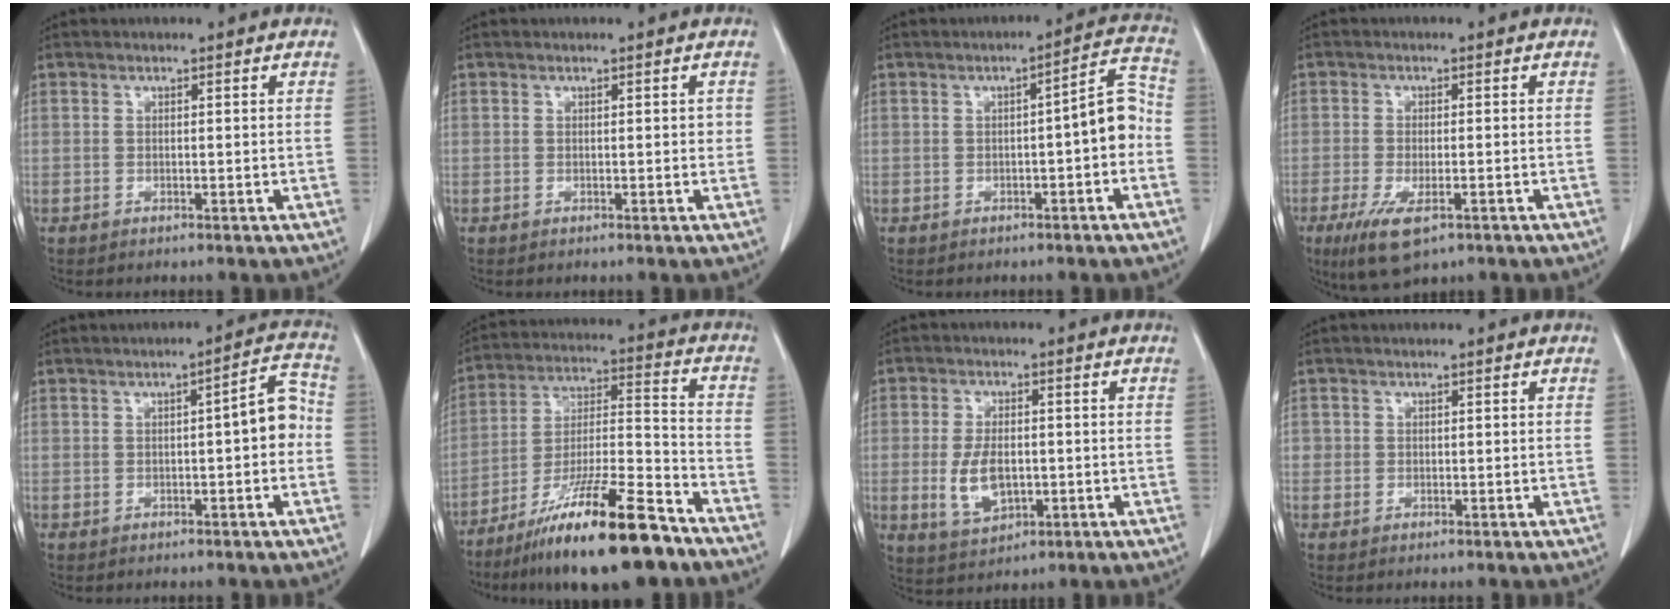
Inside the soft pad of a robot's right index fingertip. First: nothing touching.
{"total": 0.7, "force": [0.1, 0.5, 0.6], "torque": [-0.006, 0.004, 0.004]}
{"total": 6.0, "force": [-1.2, 1.0, 5.8], "torque": [-0.069, 0.025, -0.020]}
{"total": 7.4, "force": [-4.0, 2.3, 5.7], "torque": [-0.104, -0.019, -0.063]}
{"total": 5.2, "force": [-0.4, 1.1, 5.1], "torque": [-0.059, 0.021, -0.010]}
{"total": 19.6, "force": [-13.9, 2.2, 13.6], "torque": [-0.229, -0.019, -0.243]}
{"total": 6.8, "force": [-1.2, 3.6, 5.6], "torque": [-0.117, -0.002, -0.011]}
{"total": 0.9, "force": [-0.1, 0.8, 0.1], "torque": [0.008, 0.005, -0.003]}